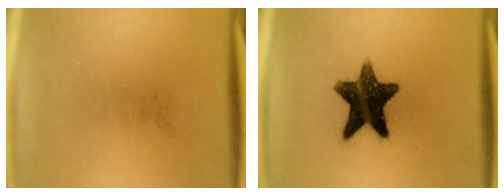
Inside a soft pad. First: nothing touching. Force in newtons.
{"total": 13.7}